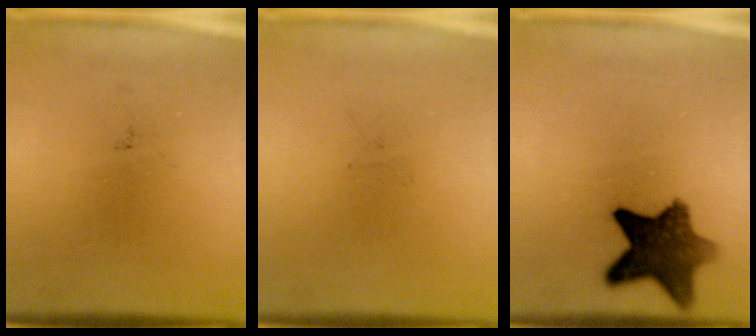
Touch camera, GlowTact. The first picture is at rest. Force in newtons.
{"total": 0.0}
{"total": 10.4}